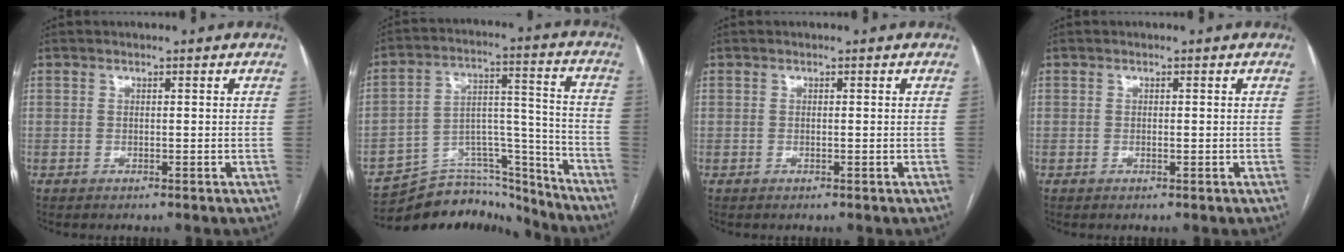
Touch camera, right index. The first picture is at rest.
{"total": 16.6, "force": [-15.9, 4.4, 2.0], "torque": [-0.016, 0.069, -0.244]}
{"total": 0.0}
{"total": 0.6, "force": [-0.2, 0.1, 0.6], "torque": [-0.011, -0.001, -0.001]}